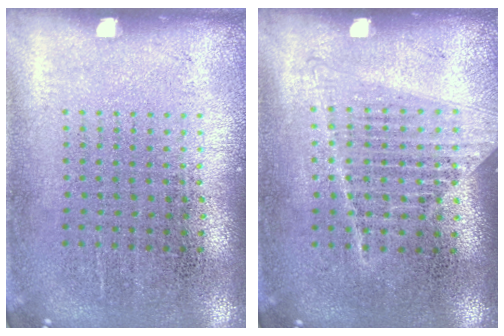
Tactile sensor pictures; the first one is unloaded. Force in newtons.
{"total": 1.2, "press": 1.1, "slide": 0.4}